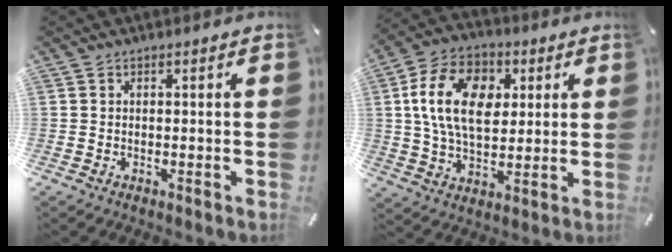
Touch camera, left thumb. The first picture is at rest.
{"total": 15.9, "force": [3.3, 10.9, 11.0], "torque": [-0.218, 0.017, 0.058]}